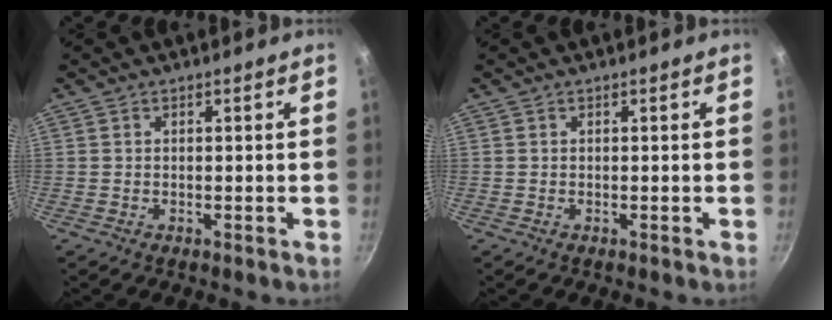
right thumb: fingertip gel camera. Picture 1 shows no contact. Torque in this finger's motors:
{"motor_torque": [0.00, 0.00, 0.00, 0.00, 0.01]}